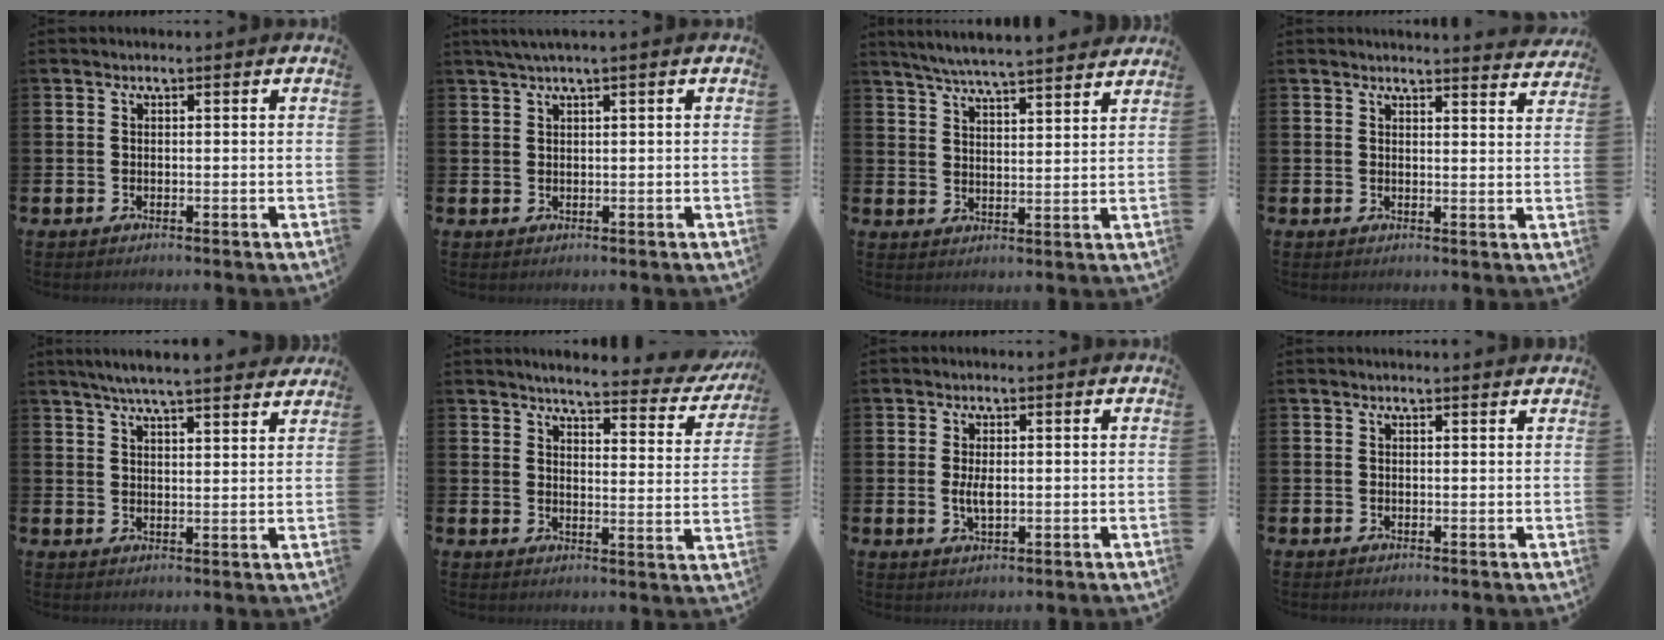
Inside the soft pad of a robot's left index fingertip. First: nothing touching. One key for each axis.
{"total": 1.9, "fx": 1.3, "fy": -0.2, "fz": 1.4, "tx": -0.036, "ty": 0.005, "tz": 0.025}
{"total": 5.8, "fx": 5.7, "fy": -0.2, "fz": 1.3, "tx": -0.051, "ty": -0.034, "tz": 0.101}
{"total": 2.8, "fx": 2.8, "fy": -0.2, "fz": -0.1, "tx": 0.003, "ty": -0.023, "tz": 0.049}
{"total": 5.8, "fx": 5.5, "fy": 0.0, "fz": 1.7, "tx": -0.048, "ty": -0.023, "tz": 0.099}
{"total": 4.2, "fx": 3.8, "fy": 0.5, "fz": 1.5, "tx": -0.039, "ty": -0.034, "tz": 0.058}
{"total": 2.6, "fx": 0.2, "fy": 1.1, "fz": 2.3, "tx": -0.037, "ty": 0.000, "tz": 0.000}
{"total": 0.7, "fx": 0.7, "fy": -0.1, "fz": 0.1, "tx": 0.007, "ty": -0.005, "tz": 0.011}